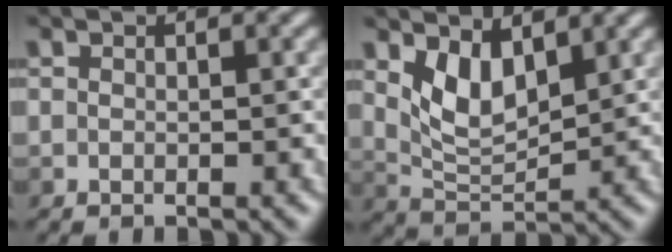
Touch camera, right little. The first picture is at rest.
{"total": 3.4, "force": [1.4, 1.7, 2.6], "torque": [-0.057, -0.011, 0.027]}